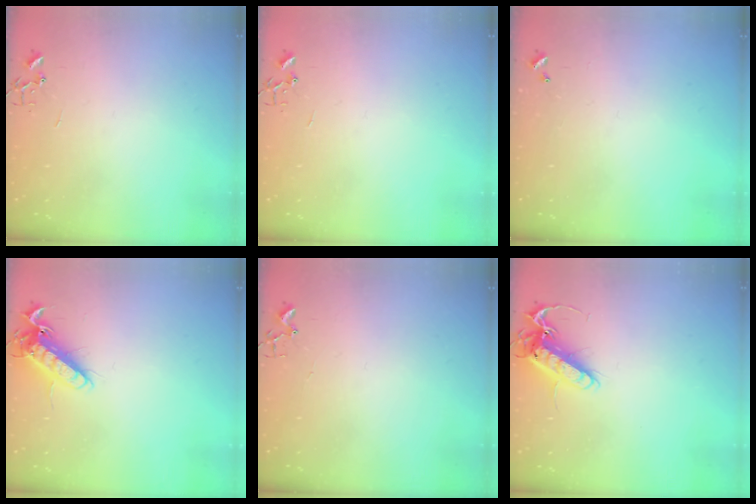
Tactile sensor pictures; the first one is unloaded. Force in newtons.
{"total": 0.0}
{"total": 0.0}
{"total": 13.3, "press": 13.2, "slide": 1.8}
{"total": 1.7, "press": 1.6, "slide": 0.2}
{"total": 14.4, "press": 14.2, "slide": 2.2}